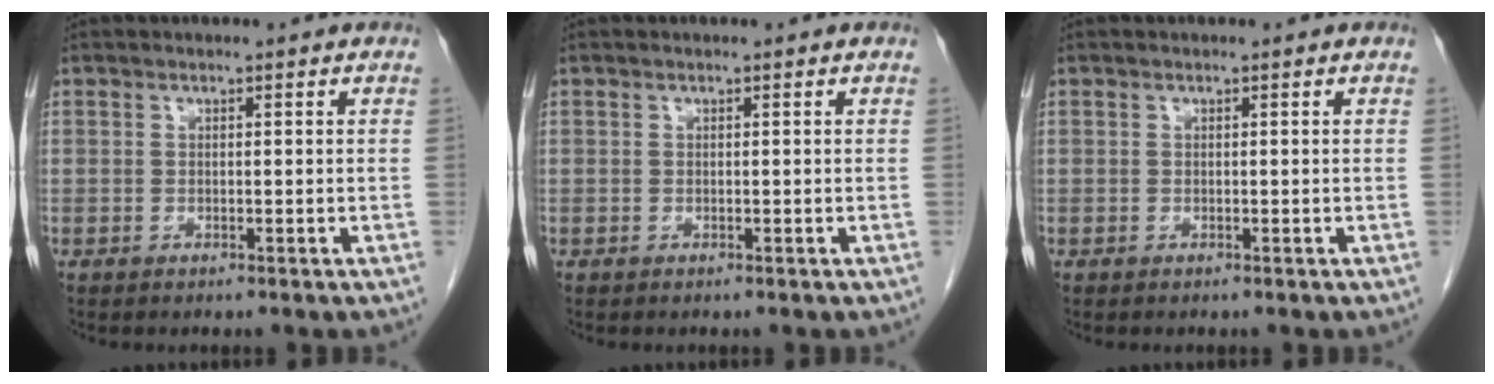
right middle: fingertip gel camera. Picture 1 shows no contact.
{"total": 0.0}
{"total": 0.0}